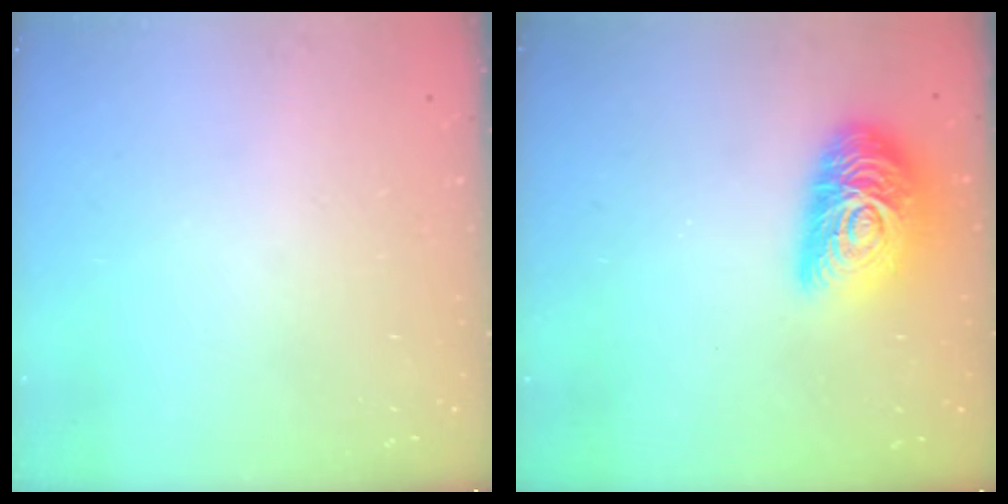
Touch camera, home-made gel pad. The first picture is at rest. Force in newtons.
{"total": 17.2, "press": 17.2, "slide": 0.7}